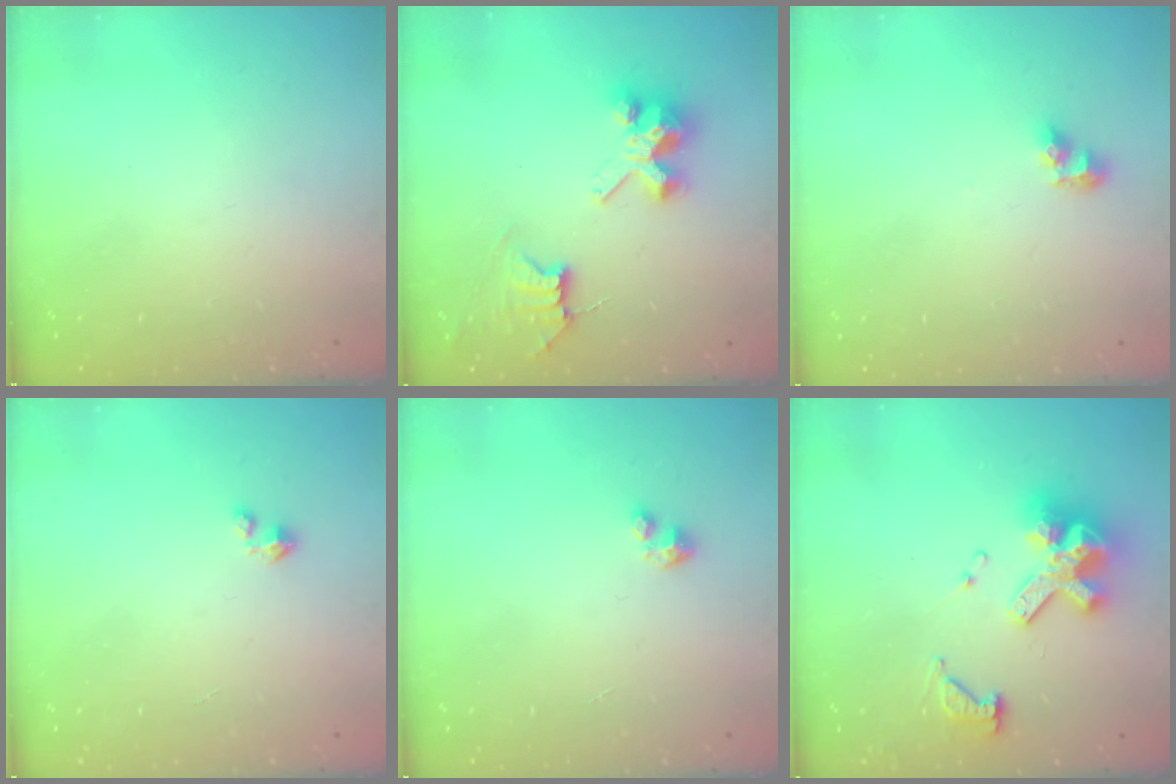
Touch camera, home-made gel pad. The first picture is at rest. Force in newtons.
{"total": 8.2, "press": 8.2, "slide": 0.7}
{"total": 6.1, "press": 6.1, "slide": 0.3}
{"total": 1.4, "press": 1.4, "slide": 0.2}
{"total": 2.0, "press": 2.0, "slide": 0.2}
{"total": 14.4, "press": 14.4, "slide": 1.6}